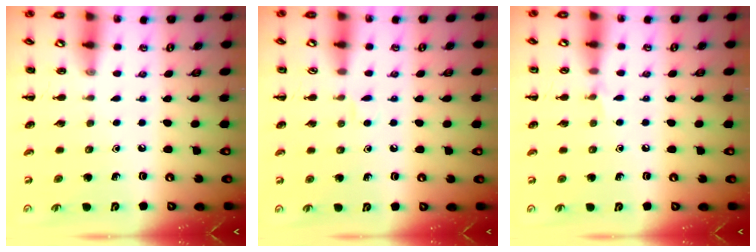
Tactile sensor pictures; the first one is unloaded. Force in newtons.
{"total": 2.8, "press": 2.7, "slide": 1.0}
{"total": 4.4, "press": 4.1, "slide": 1.5}